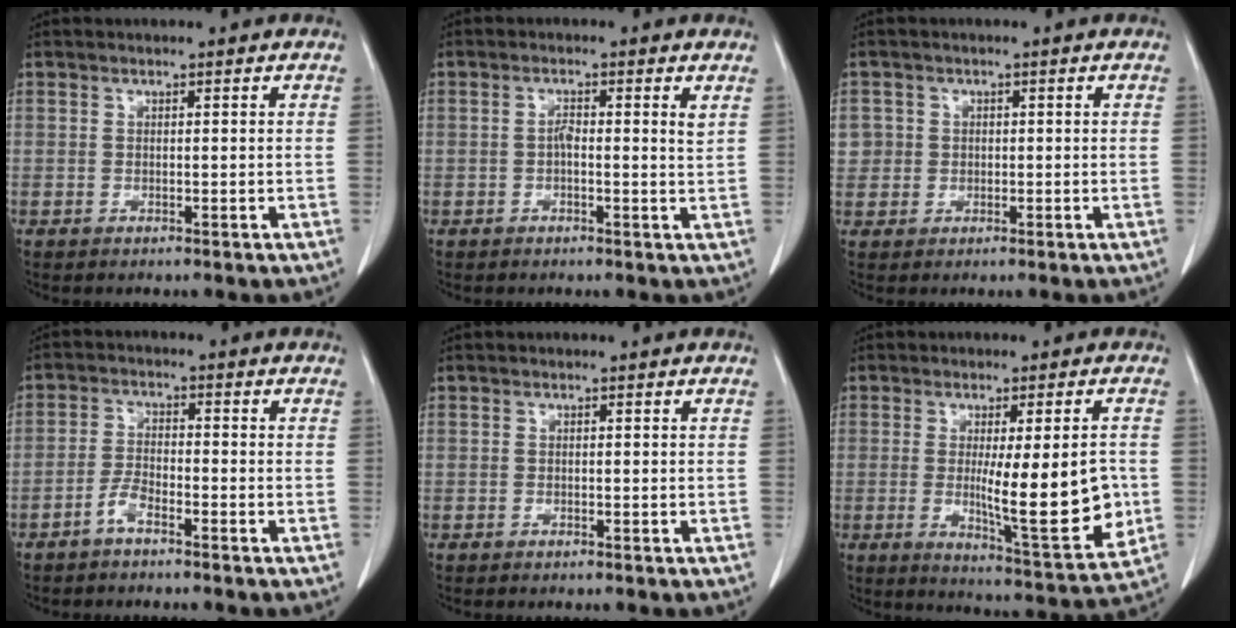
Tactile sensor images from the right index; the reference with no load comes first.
{"total": 2.9, "force": [0.6, 0.4, 2.8], "torque": [-0.048, 0.003, 0.005]}
{"total": 3.1, "force": [0.5, 3.0, 0.2], "torque": [0.012, 0.007, 0.010]}
{"total": 4.2, "force": [-3.0, 1.1, 2.7], "torque": [-0.060, 0.006, -0.063]}
{"total": 0.0}
{"total": 13.6, "force": [-0.8, 2.1, 13.4], "torque": [-0.186, -0.025, -0.001]}